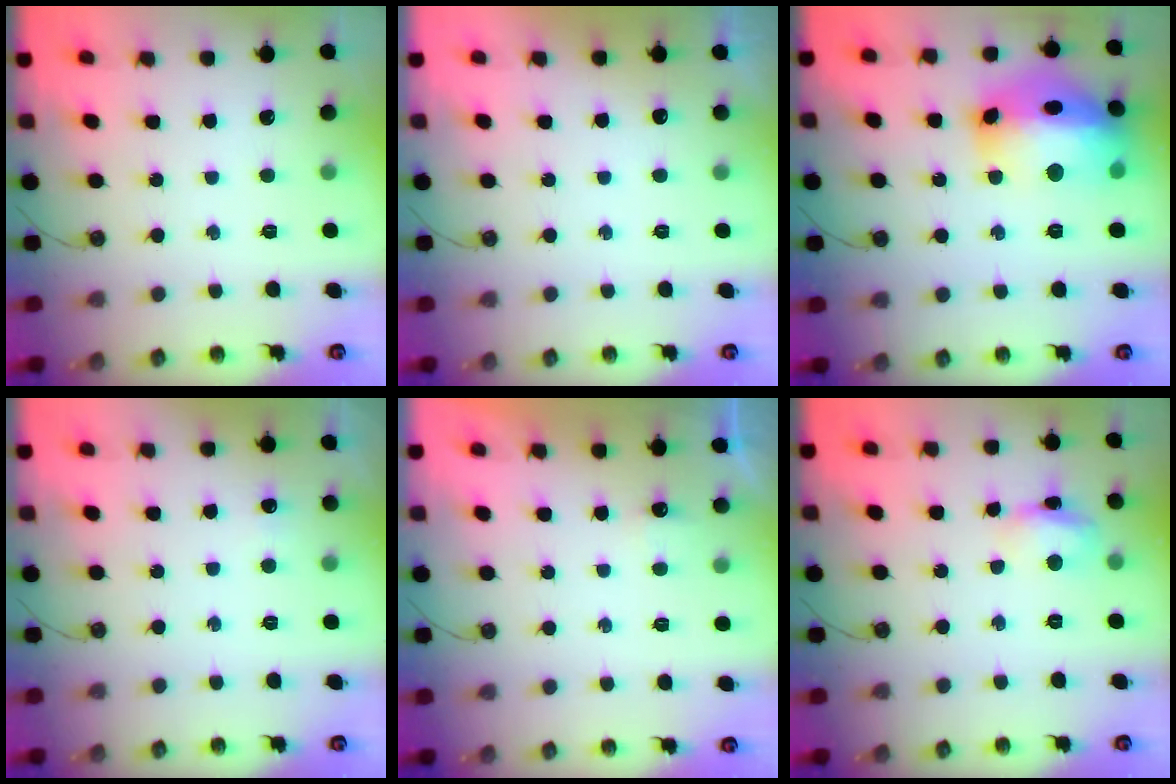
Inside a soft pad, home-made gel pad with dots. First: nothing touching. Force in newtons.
{"total": 9.5, "press": 2.4, "slide": 9.2}
{"total": 21.8, "press": 21.7, "slide": 2.2}
{"total": 3.6, "press": 3.6, "slide": 0.5}
{"total": 2.7, "press": 2.6, "slide": 0.8}
{"total": 8.7, "press": 8.6, "slide": 0.5}